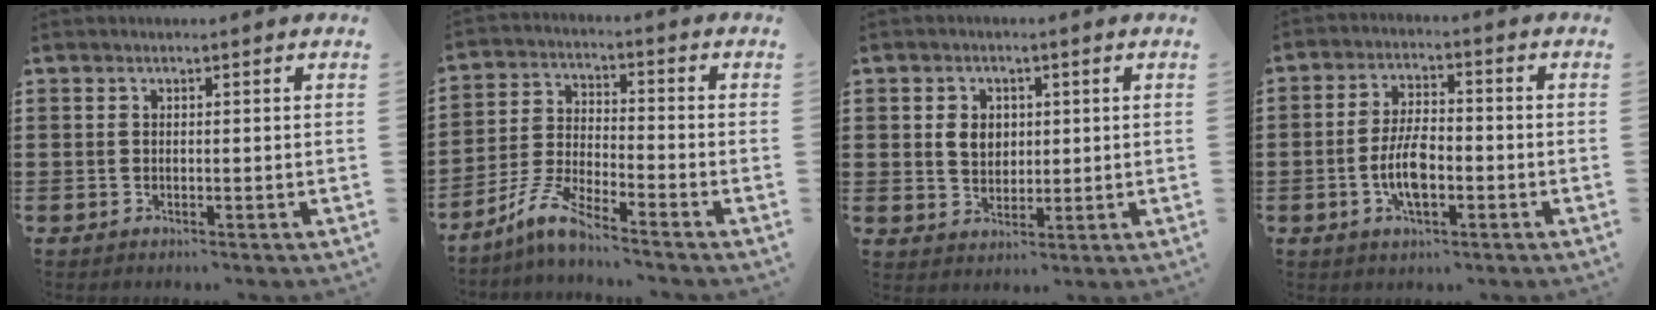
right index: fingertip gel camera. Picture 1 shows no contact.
{"total": 6.9, "force": [-5.8, 0.4, 3.6], "torque": [-0.100, -0.015, -0.119]}
{"total": 3.9, "force": [0.7, 3.2, 2.2], "torque": [-0.054, 0.012, 0.011]}
{"total": 6.7, "force": [-1.8, 2.9, 5.8], "torque": [-0.134, 0.000, -0.040]}